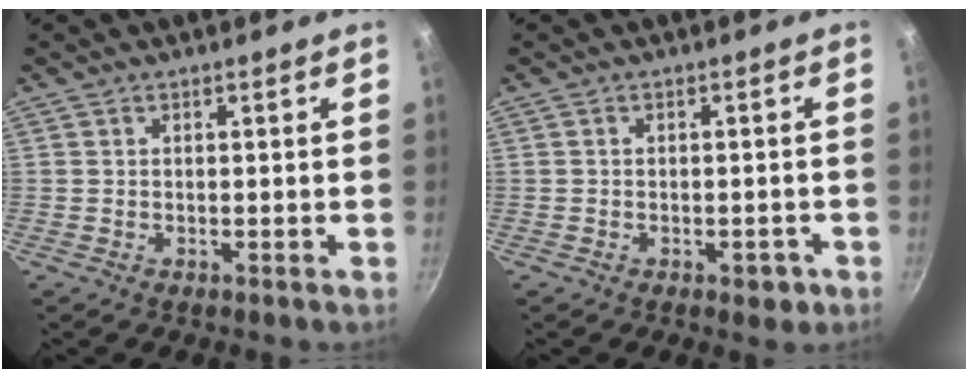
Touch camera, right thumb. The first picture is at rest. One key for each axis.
{"total": 3.1, "fx": -1.5, "fy": 1.8, "fz": 2.1, "tx": -0.014, "ty": 0.016, "tz": -0.011}